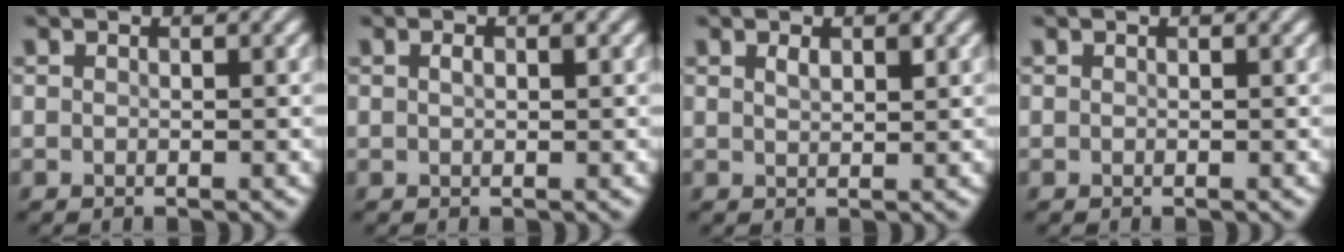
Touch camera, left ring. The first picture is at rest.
{"total": 0.8, "force": [0.2, 0.3, 0.7], "torque": [-0.015, 0.003, 0.003]}
{"total": 1.3, "force": [0.7, 0.5, 1.0], "torque": [-0.019, 0.001, 0.012]}
{"total": 0.0}